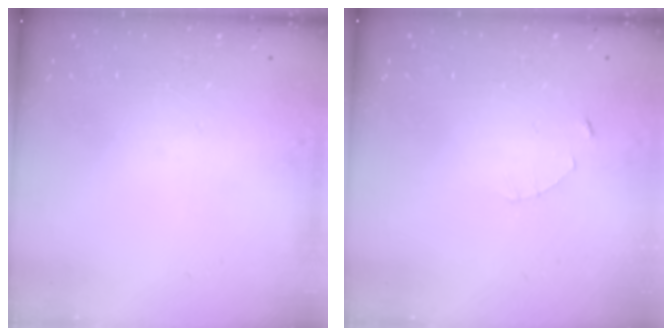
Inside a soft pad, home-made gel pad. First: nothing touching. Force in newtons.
{"total": 1.0, "press": 1.0, "slide": 0.2}